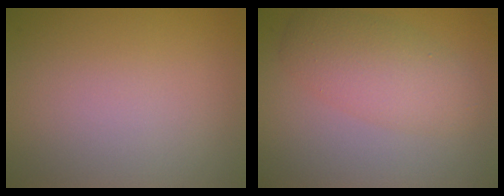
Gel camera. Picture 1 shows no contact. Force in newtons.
{"total": 4.1, "press": 4.1, "slide": 0.1}